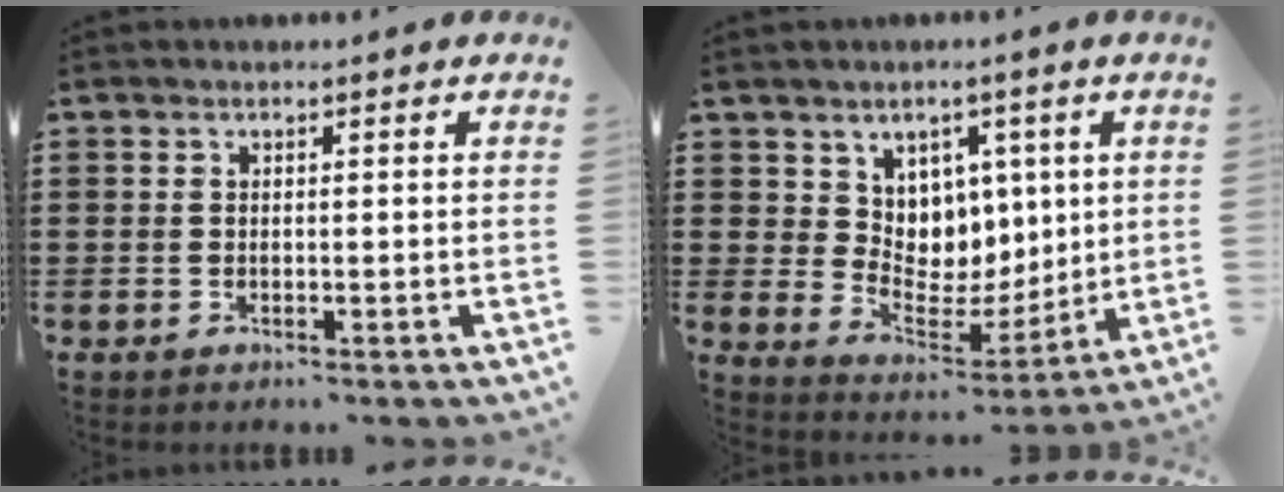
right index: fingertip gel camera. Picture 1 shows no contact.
{"total": 6.7, "force": [3.7, 5.6, 0.6], "torque": [-0.040, -0.033, 0.070]}